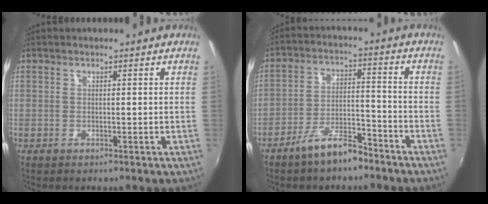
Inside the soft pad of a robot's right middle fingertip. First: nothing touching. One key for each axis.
{"total": 8.2, "fx": -6.5, "fy": 2.3, "fz": 4.4, "tx": -0.089, "ty": 0.009, "tz": -0.108}